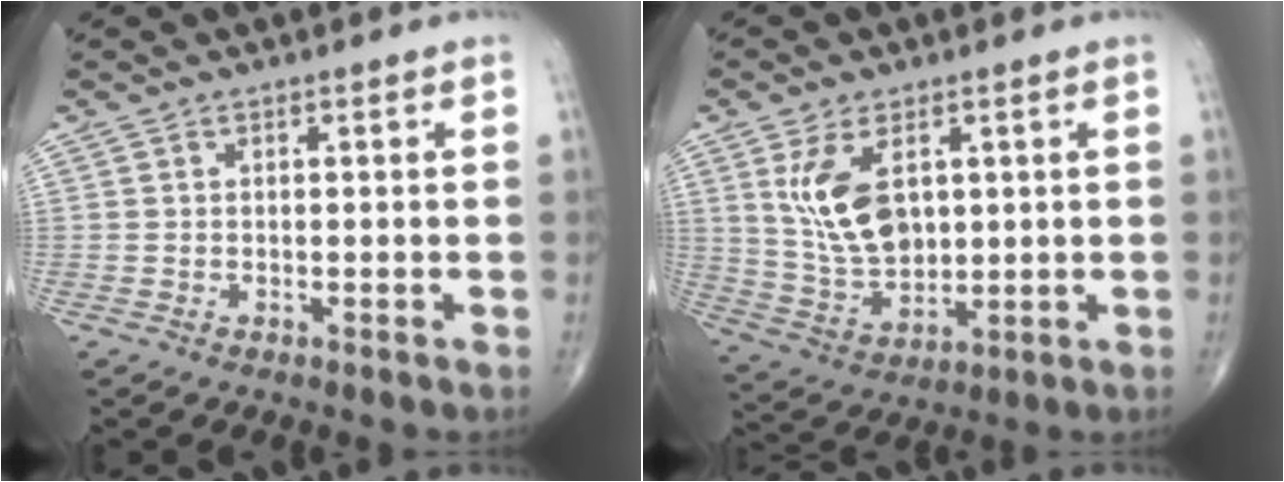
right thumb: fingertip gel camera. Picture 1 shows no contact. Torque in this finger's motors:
{"motor_torque": [-0.13, 0.63, 1.14, 0.29, 0.31]}